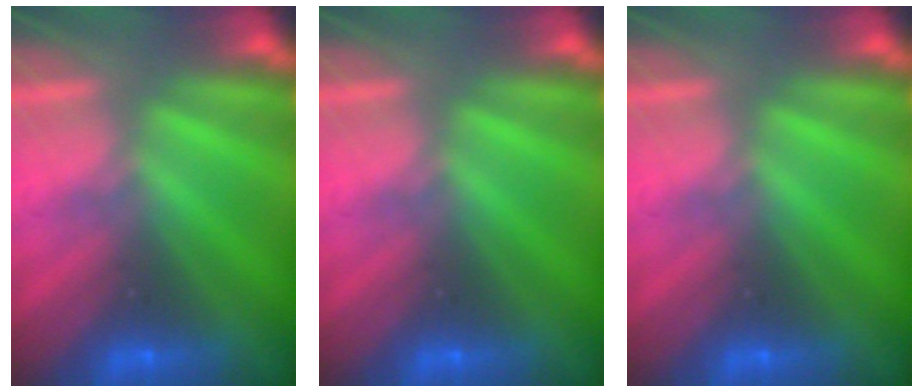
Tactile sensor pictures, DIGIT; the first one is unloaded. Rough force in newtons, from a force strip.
{"total": 0.0}
{"total": 0.0}